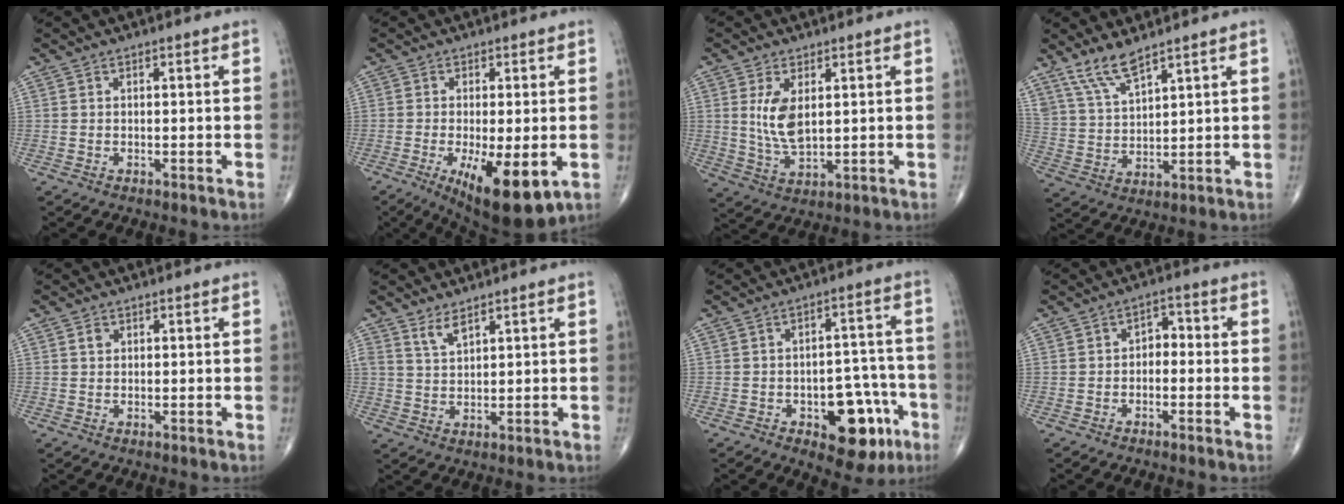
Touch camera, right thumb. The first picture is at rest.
{"total": 12.7, "force": [-4.2, 4.1, 11.2], "torque": [-0.171, -0.021, -0.054]}
{"total": 7.3, "force": [1.8, 3.6, 6.1], "torque": [-0.114, -0.016, 0.045]}
{"total": 7.5, "force": [5.9, 1.7, 4.2], "torque": [-0.086, -0.029, 0.130]}
{"total": 1.2, "force": [0.4, 1.0, 0.6], "torque": [-0.005, 0.001, 0.006]}
{"total": 3.2, "force": [2.4, 1.0, 1.8], "torque": [-0.031, -0.018, 0.052]}
{"total": 13.7, "force": [-5.9, 7.3, 9.9], "torque": [-0.080, 0.046, -0.071]}
{"total": 3.3, "force": [-0.7, 2.3, 2.3], "torque": [-0.019, 0.023, -0.022]}